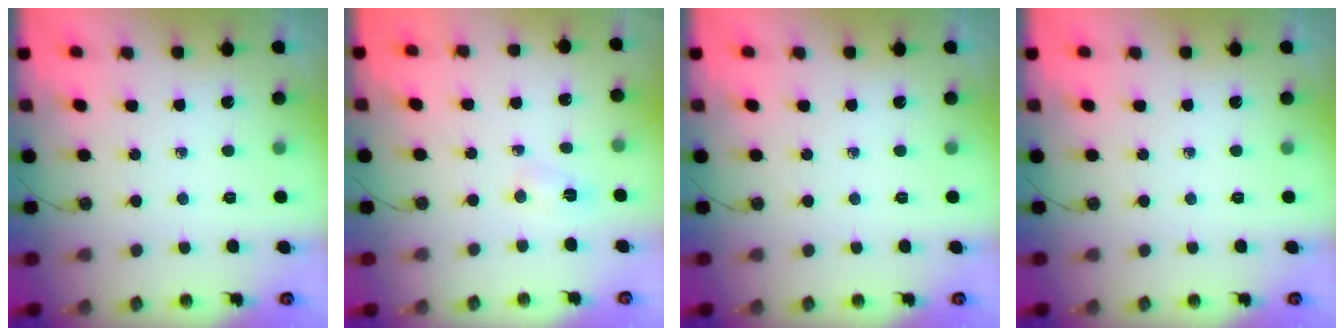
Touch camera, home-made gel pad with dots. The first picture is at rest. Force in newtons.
{"total": 2.3, "press": 2.3, "slide": 0.3}
{"total": 0.0}
{"total": 0.0}